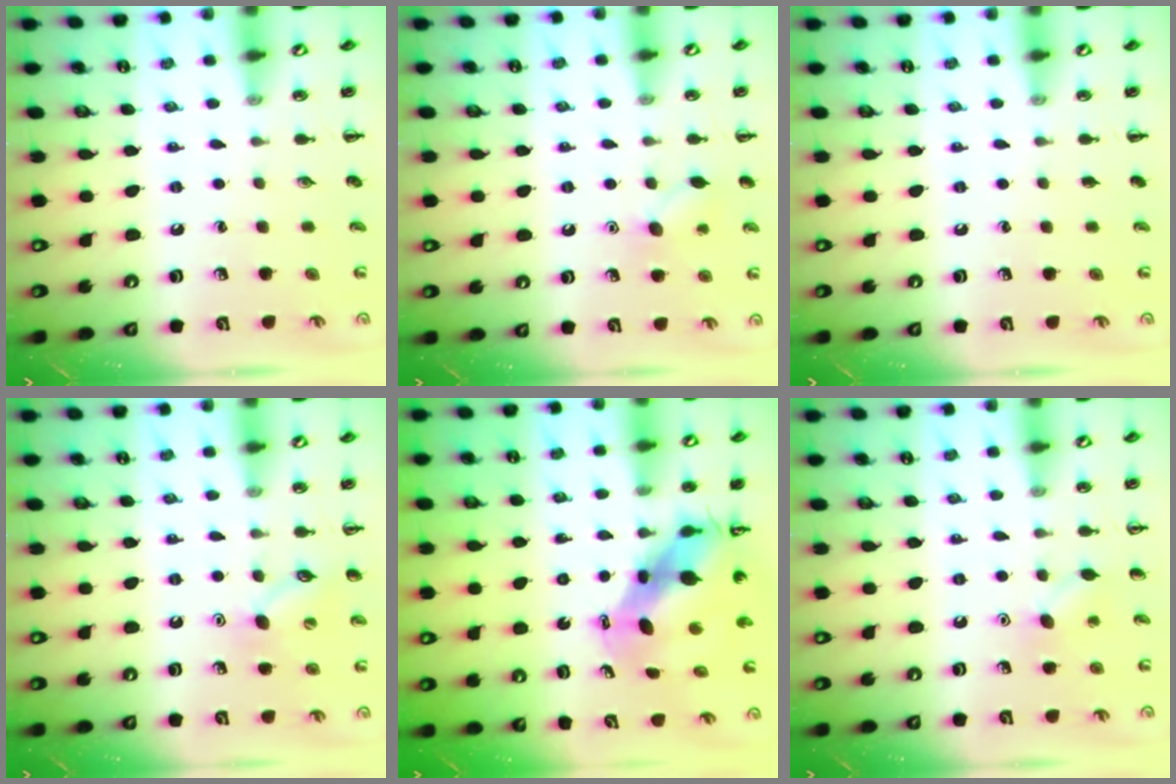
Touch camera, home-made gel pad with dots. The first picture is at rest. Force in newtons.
{"total": 7.5, "press": 7.3, "slide": 1.8}
{"total": 0.0}
{"total": 7.2, "press": 7.0, "slide": 1.6}
{"total": 7.3, "press": 7.1, "slide": 1.9}
{"total": 6.3, "press": 6.0, "slide": 1.9}